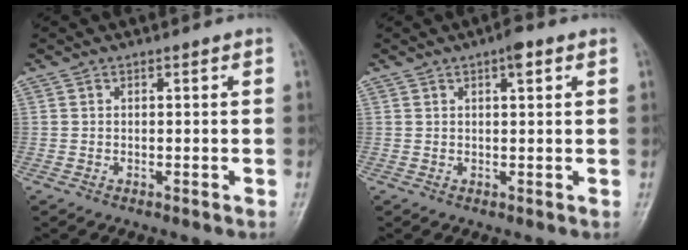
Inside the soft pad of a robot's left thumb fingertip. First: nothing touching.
{"total": 3.2, "force": [1.6, 1.1, 2.5], "torque": [-0.032, 0.000, 0.020]}